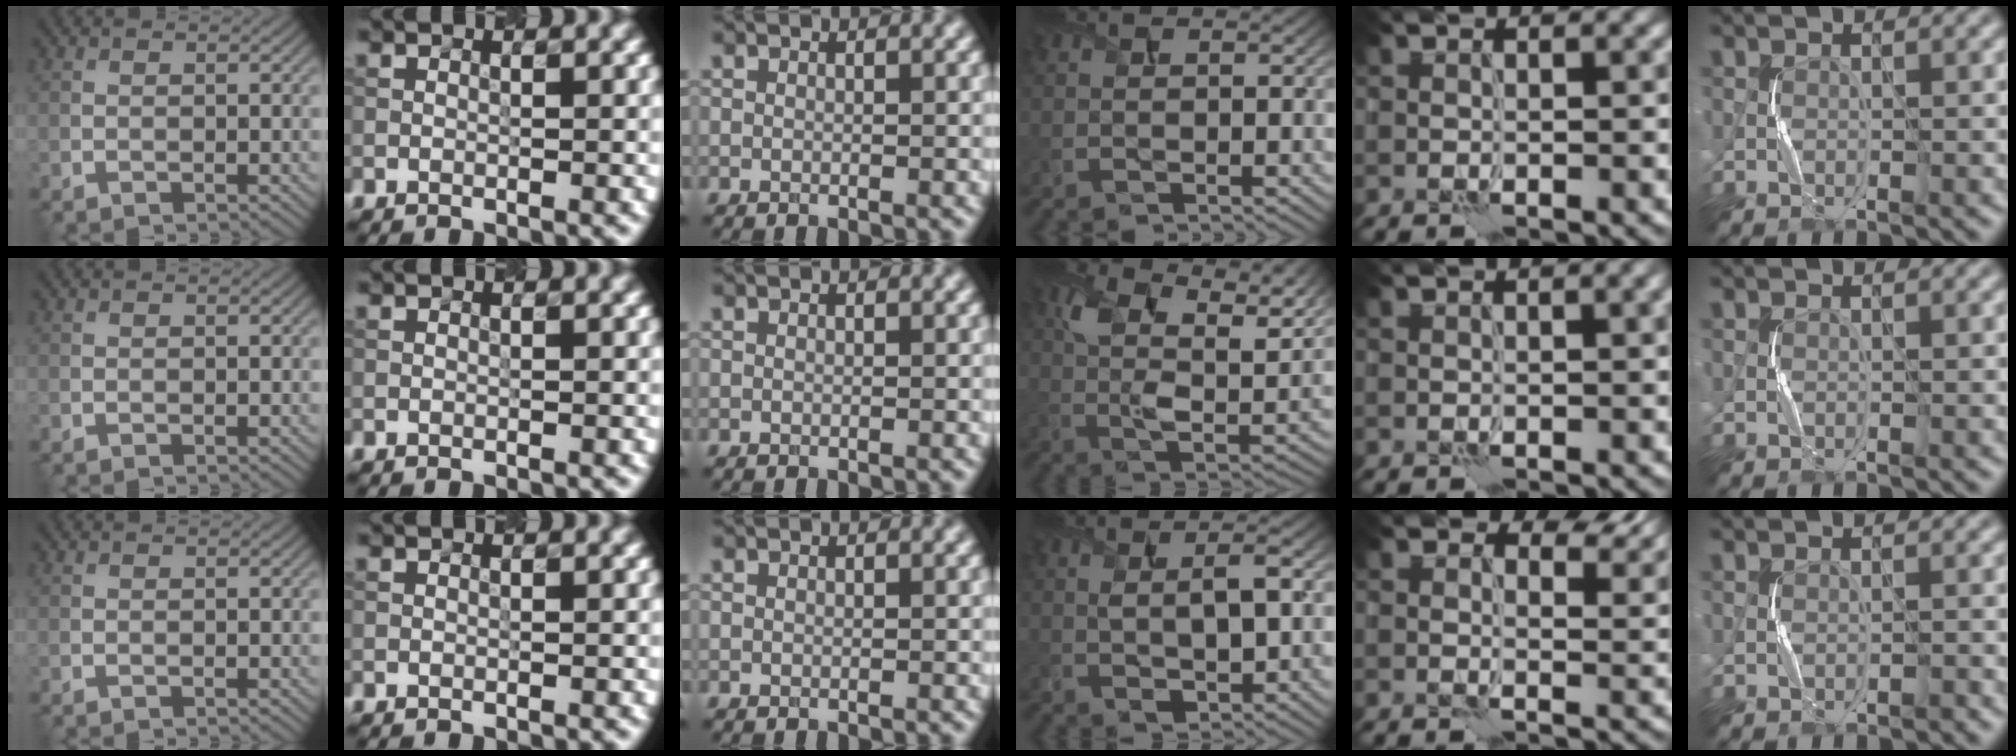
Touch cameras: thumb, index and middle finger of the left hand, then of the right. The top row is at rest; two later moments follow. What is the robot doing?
{"motion": "squeeze", "object": "stress ball aka squeeze ball"}